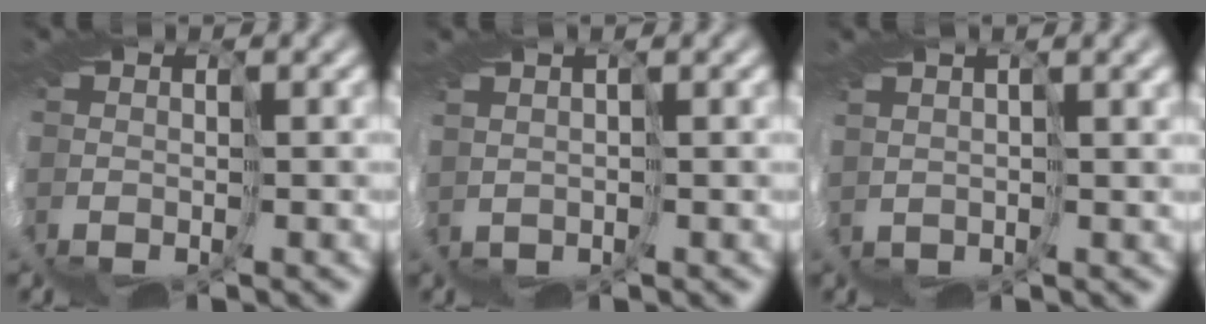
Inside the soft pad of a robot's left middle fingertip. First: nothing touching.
{"total": 2.2, "force": [0.9, -1.3, -1.5], "torque": [0.029, 0.004, 0.022]}
{"total": 2.5, "force": [1.7, -1.6, -0.9], "torque": [0.012, 0.010, 0.031]}